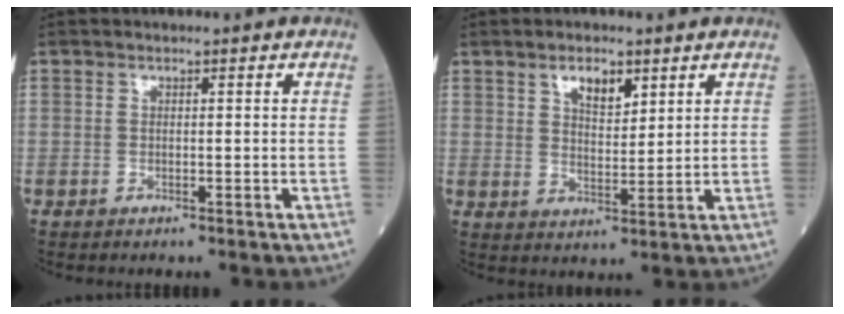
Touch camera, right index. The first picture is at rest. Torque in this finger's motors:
{"motor_torque": [0.42, 0.41, 0.05, 0.02]}